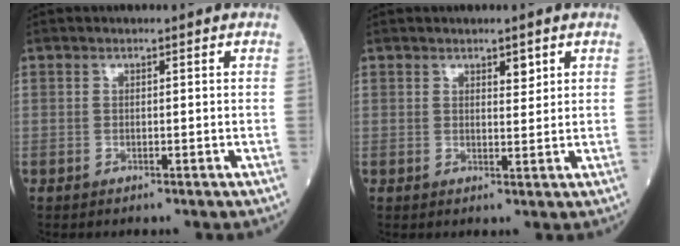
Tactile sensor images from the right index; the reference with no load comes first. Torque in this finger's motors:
{"motor_torque": [0.03, 0.04, 0.03, 0.01]}